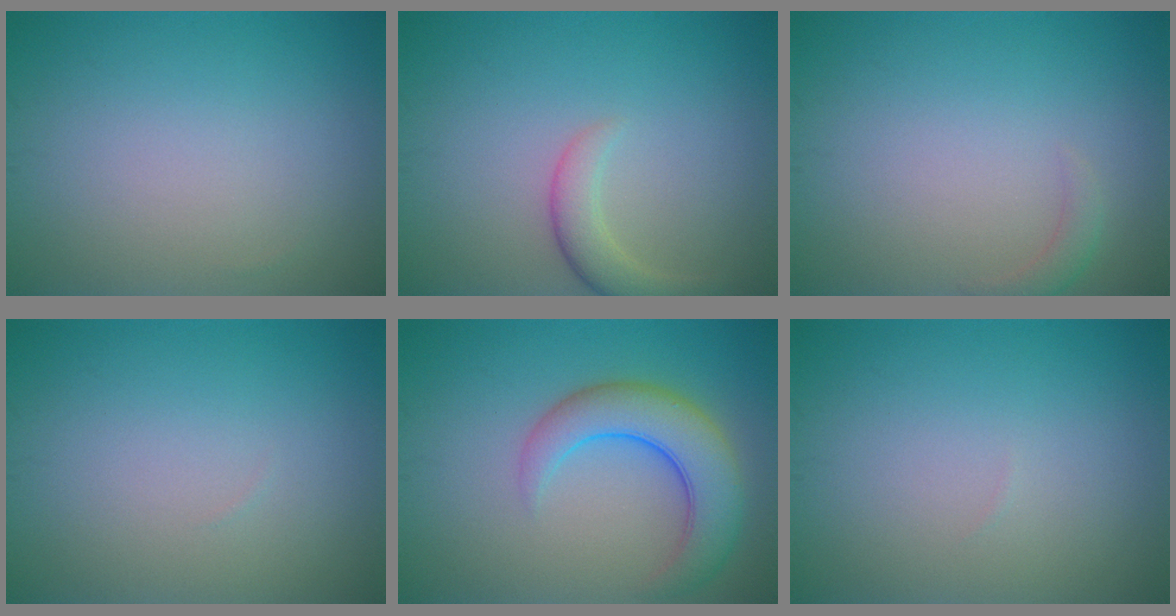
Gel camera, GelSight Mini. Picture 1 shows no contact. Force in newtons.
{"total": 2.6, "press": 2.6, "slide": 0.3}
{"total": 1.2, "press": 1.1, "slide": 0.2}
{"total": 0.0}
{"total": 6.0, "press": 6.0, "slide": 0.4}
{"total": 0.0}